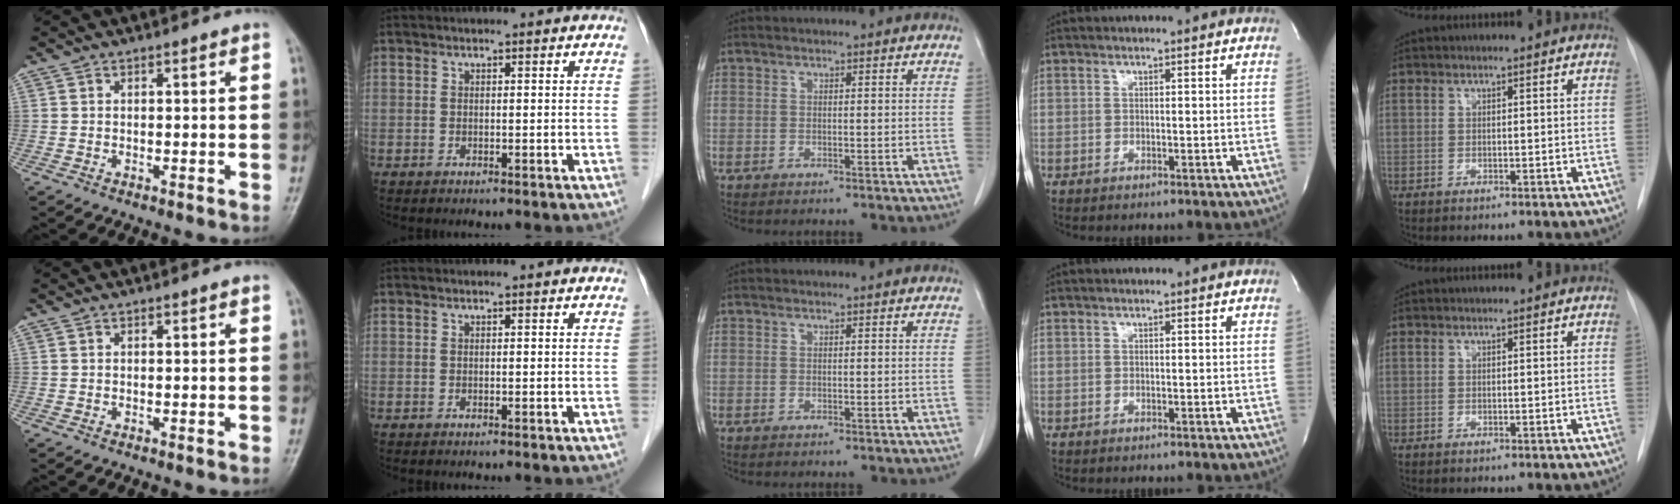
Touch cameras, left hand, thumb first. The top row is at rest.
{}